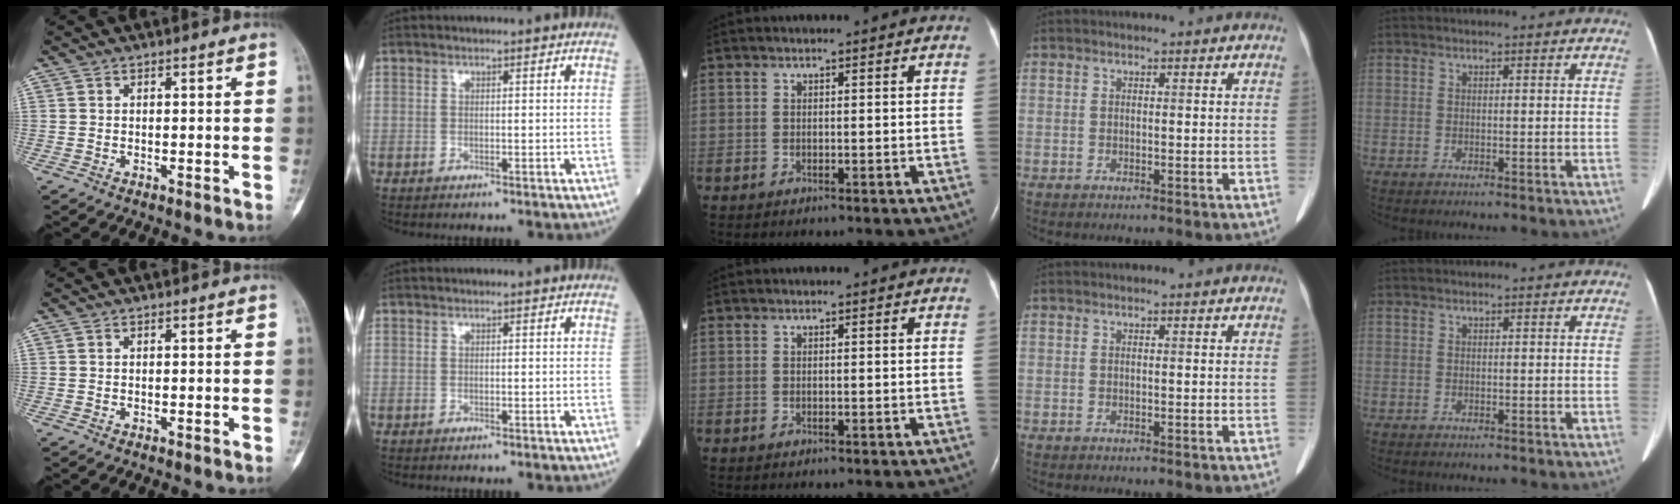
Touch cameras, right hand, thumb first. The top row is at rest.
{}